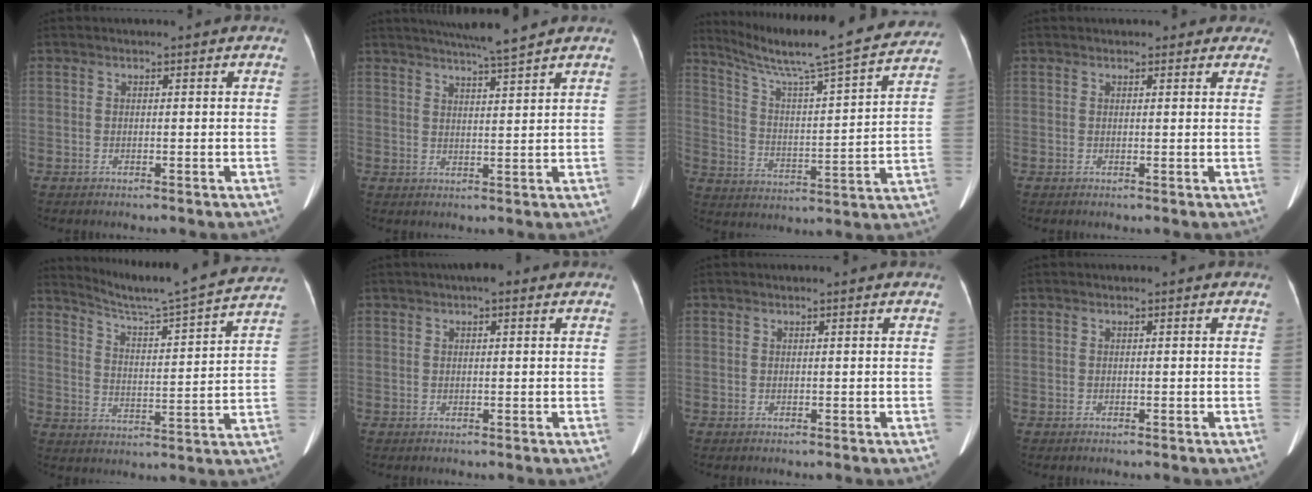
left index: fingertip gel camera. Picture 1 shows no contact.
{"total": 6.6, "force": [5.7, -1.1, 3.1], "torque": [-0.053, 0.002, 0.088]}
{"total": 24.4, "force": [21.6, 0.6, 11.3], "torque": [-0.188, -0.029, 0.301]}
{"total": 3.8, "force": [3.2, 1.7, 1.0], "torque": [0.005, 0.008, 0.023]}
{"total": 17.2, "force": [16.1, -1.7, 5.9], "torque": [-0.108, -0.035, 0.218]}
{"total": 2.0, "force": [1.0, 0.6, 1.6], "torque": [-0.024, 0.013, 0.011]}
{"total": 0.5, "force": [0.5, 0.1, 0.2], "torque": [-0.006, 0.010, 0.004]}
{"total": 0.0}